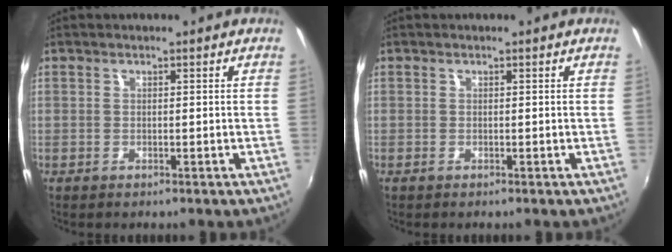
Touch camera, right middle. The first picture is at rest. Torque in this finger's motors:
{"motor_torque": [0.14, -0.17, 0.04, 0.01]}